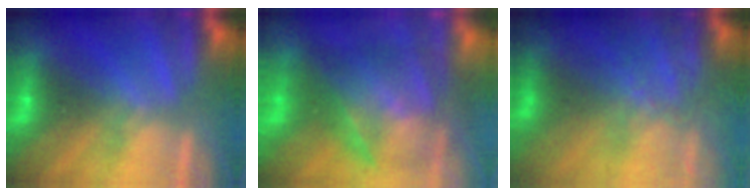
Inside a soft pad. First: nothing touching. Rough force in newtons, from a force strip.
{"total": 7.8}
{"total": 7.3}